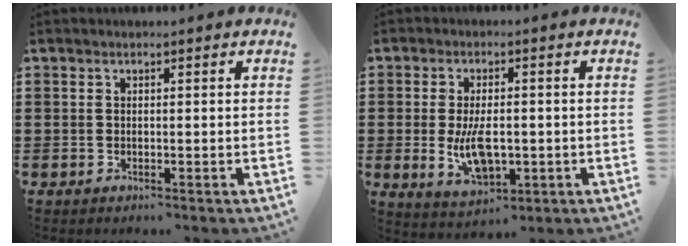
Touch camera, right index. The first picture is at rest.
{"total": 7.2, "force": [-0.8, 3.8, 6.1], "torque": [-0.112, -0.006, -0.018]}